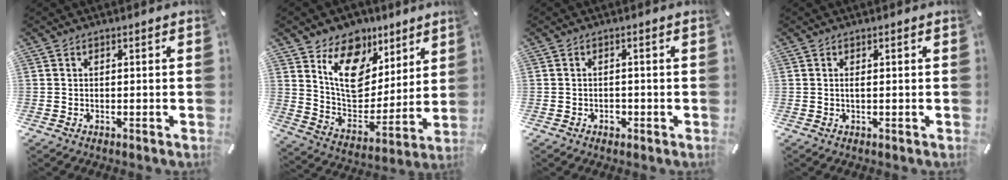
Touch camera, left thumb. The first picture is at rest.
{"total": 14.1, "force": [7.3, 10.8, 5.6], "torque": [-0.085, -0.055, 0.138]}
{"total": 1.9, "force": [-0.6, 1.5, 1.1], "torque": [-0.021, 0.002, -0.012]}
{"total": 1.1, "force": [0.1, 0.1, 1.0], "torque": [-0.021, -0.003, 0.001]}